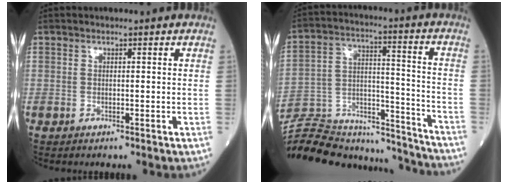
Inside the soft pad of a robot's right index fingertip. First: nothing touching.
{"total": 25.9, "force": [-23.8, 6.6, 7.7], "torque": [-0.169, 0.015, -0.359]}